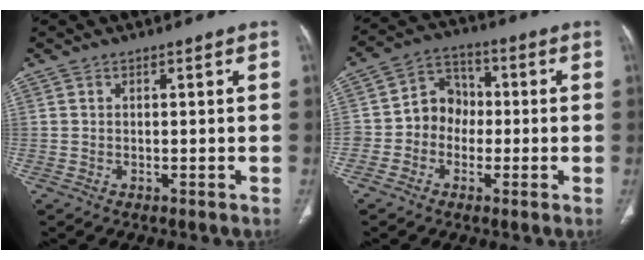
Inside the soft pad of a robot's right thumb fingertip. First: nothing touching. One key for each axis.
{"total": 8.0, "fx": -1.3, "fy": 7.0, "fz": 3.5, "tx": -0.024, "ty": 0.032, "tz": -0.038}